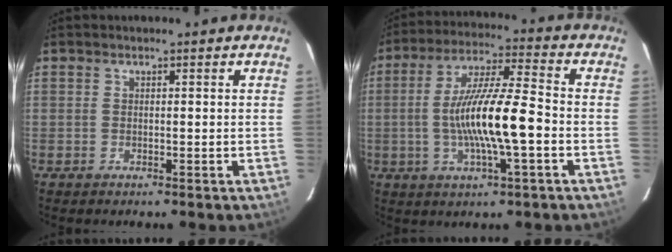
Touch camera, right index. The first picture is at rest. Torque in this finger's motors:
{"motor_torque": [1.53, -0.61, 0.75, 0.21]}